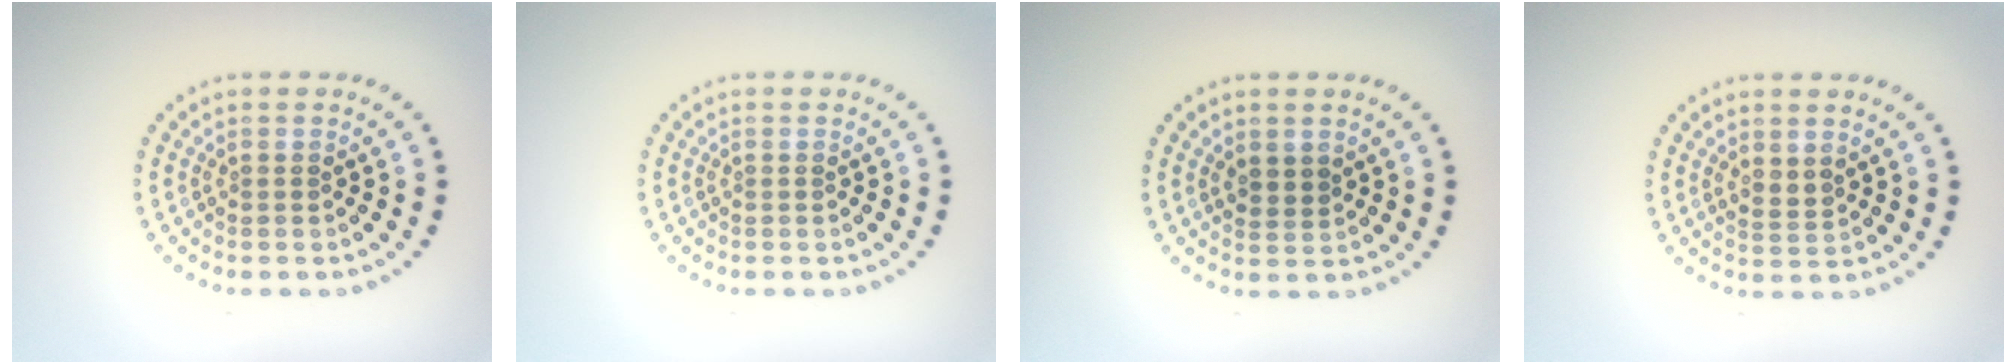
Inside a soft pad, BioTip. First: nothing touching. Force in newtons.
{"total": 0.0}
{"total": 1.6, "press": 1.3, "slide": 0.9}
{"total": 1.4, "press": 1.1, "slide": 0.9}